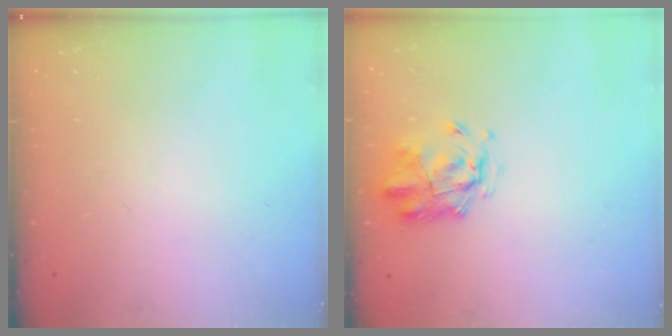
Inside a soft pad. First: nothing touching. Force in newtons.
{"total": 3.3, "press": 3.0, "slide": 1.5}